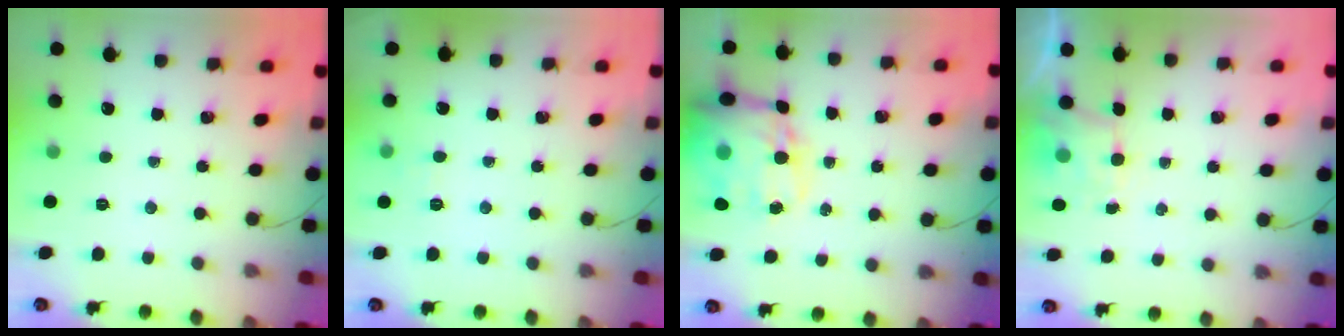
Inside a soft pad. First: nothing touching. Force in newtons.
{"total": 4.5, "press": 4.3, "slide": 1.1}
{"total": 21.3, "press": 20.7, "slide": 5.1}
{"total": 2.0, "press": 1.8, "slide": 1.0}